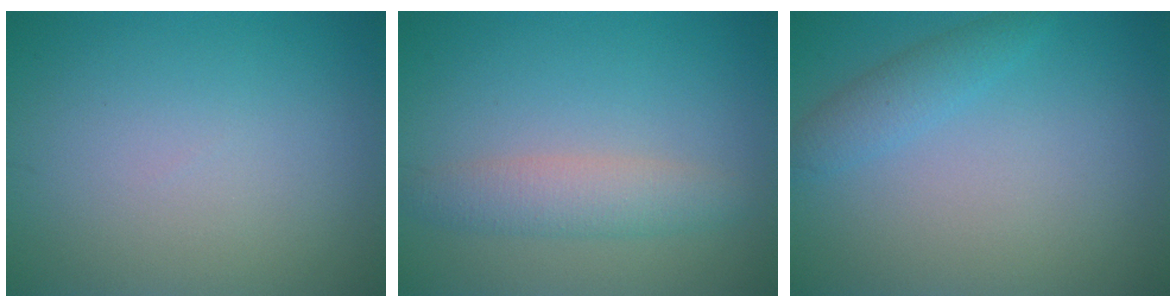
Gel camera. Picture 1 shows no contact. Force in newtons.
{"total": 3.0, "press": 3.0, "slide": 0.0}
{"total": 2.0, "press": 2.0, "slide": 0.0}